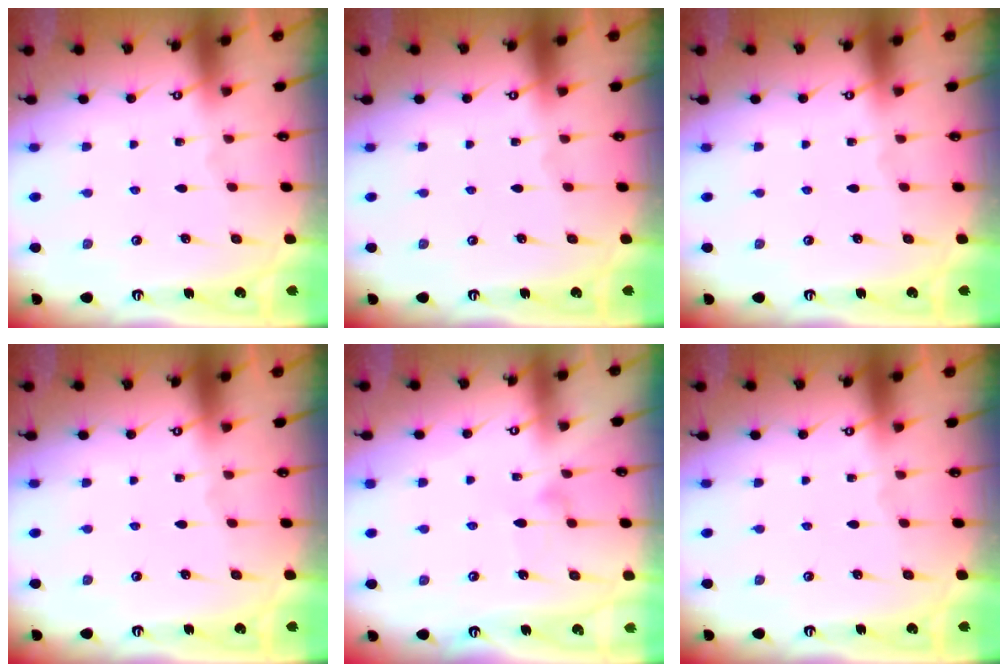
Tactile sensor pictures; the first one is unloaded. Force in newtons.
{"total": 0.0}
{"total": 0.0}
{"total": 0.0}
{"total": 6.6, "press": 6.6, "slide": 0.4}
{"total": 0.0}